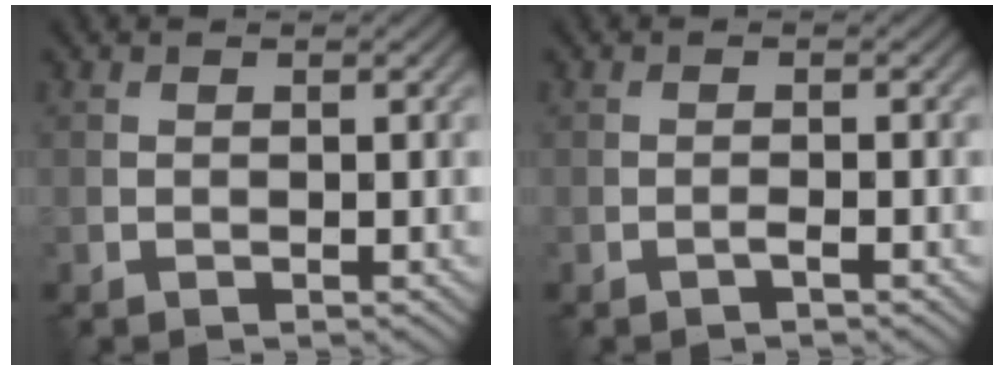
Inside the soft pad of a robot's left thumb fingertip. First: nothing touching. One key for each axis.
{"total": 0.8, "fx": -0.6, "fy": 0.0, "fz": 0.6, "tx": -0.011, "ty": 0.004, "tz": -0.012}